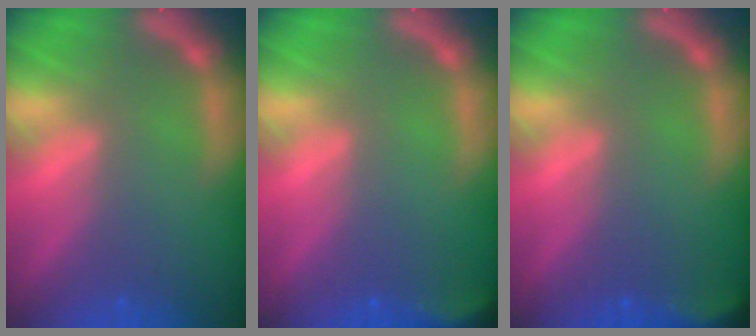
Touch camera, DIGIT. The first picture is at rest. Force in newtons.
{"total": 2.9}
{"total": 2.9}